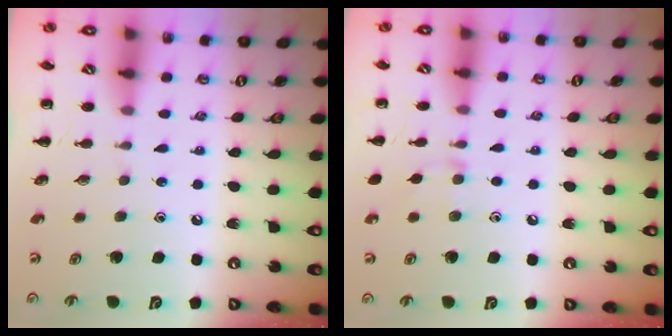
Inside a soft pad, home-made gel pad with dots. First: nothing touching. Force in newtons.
{"total": 7.1, "press": 6.8, "slide": 2.1}